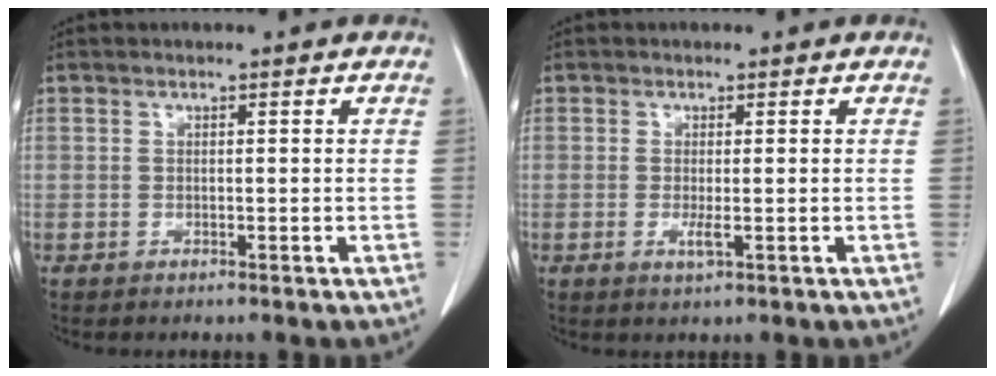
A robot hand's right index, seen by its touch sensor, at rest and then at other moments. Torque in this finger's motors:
{"motor_torque": [0.71, -0.02, 0.23, 0.05]}